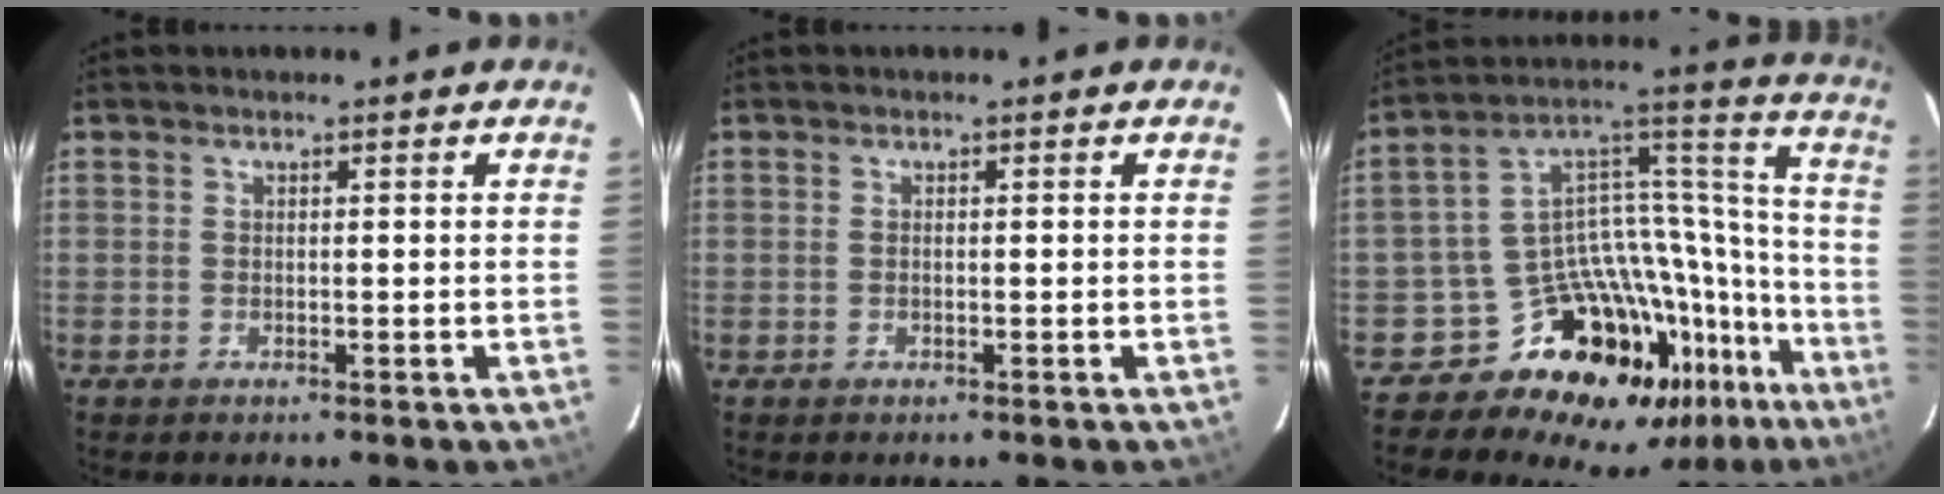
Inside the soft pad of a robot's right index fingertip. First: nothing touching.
{"total": 0.0}
{"total": 24.6, "force": [-16.9, 14.7, 10.3], "torque": [-0.144, 0.084, -0.248]}